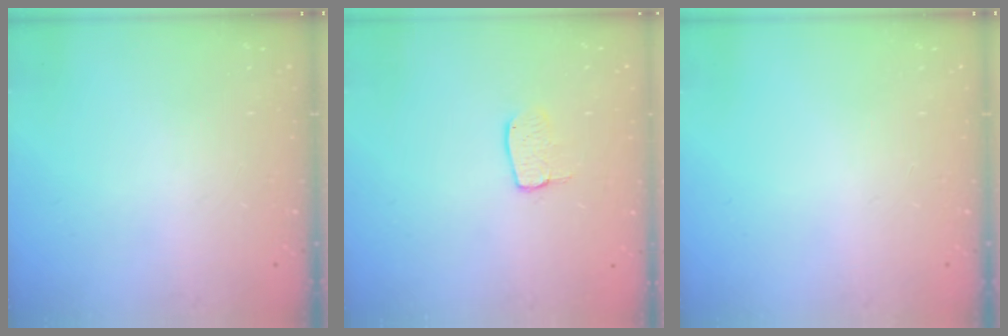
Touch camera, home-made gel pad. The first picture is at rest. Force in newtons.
{"total": 5.5, "press": 5.5, "slide": 0.3}
{"total": 0.0}